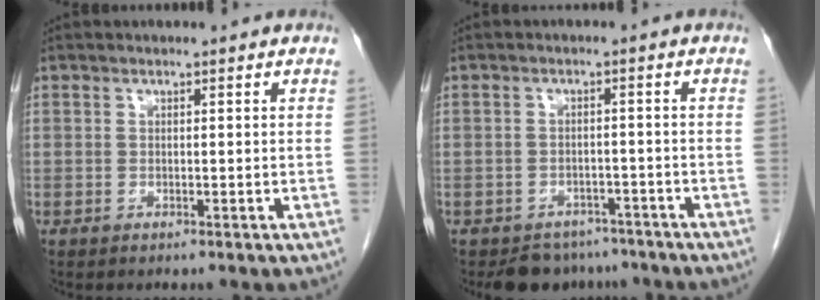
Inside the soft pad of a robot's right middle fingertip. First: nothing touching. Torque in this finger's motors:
{"motor_torque": [0.04, -0.03, 0.01, 0.01]}